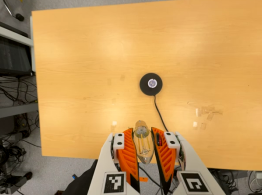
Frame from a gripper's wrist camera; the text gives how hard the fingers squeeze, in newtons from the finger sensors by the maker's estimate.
{"total": 22.3, "left": 25.1, "right": 19.6}